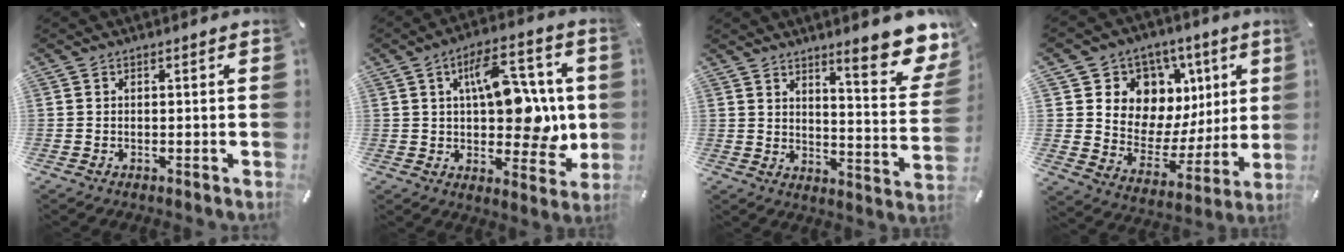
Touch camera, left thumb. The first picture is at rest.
{"total": 16.2, "force": [3.3, 8.9, 13.1], "torque": [-0.178, 0.000, 0.059]}
{"total": 13.3, "force": [9.8, 3.7, 8.2], "torque": [-0.103, -0.078, 0.163]}
{"total": 10.6, "force": [4.0, 9.5, 2.3], "torque": [-0.017, -0.065, 0.078]}